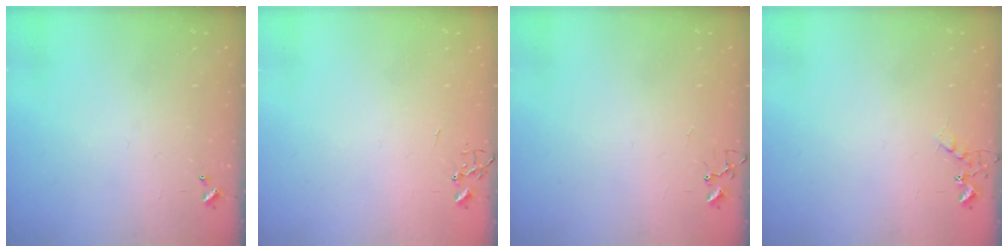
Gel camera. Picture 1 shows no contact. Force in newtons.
{"total": 0.0}
{"total": 3.8, "press": 3.7, "slide": 0.3}
{"total": 4.8, "press": 4.7, "slide": 0.8}